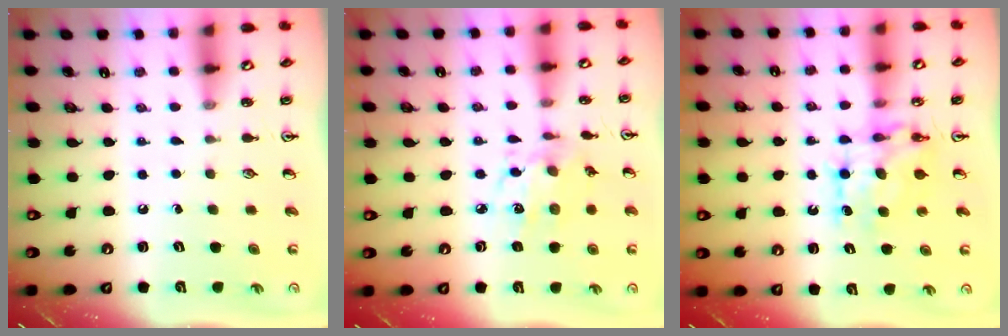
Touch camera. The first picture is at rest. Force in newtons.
{"total": 7.1, "press": 7.1, "slide": 0.5}
{"total": 9.8, "press": 9.8, "slide": 0.6}